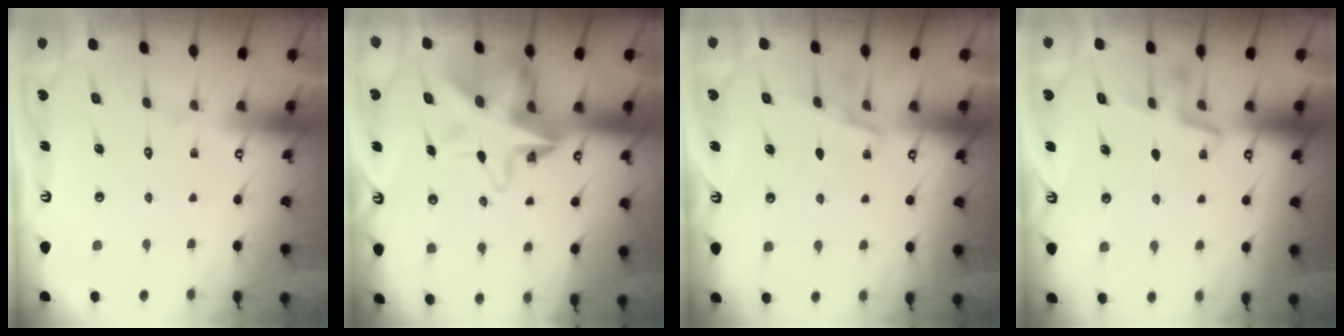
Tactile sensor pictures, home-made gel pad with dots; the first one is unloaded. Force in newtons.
{"total": 13.0, "press": 12.9, "slide": 1.9}
{"total": 5.5, "press": 5.2, "slide": 1.7}
{"total": 5.2, "press": 5.1, "slide": 1.0}